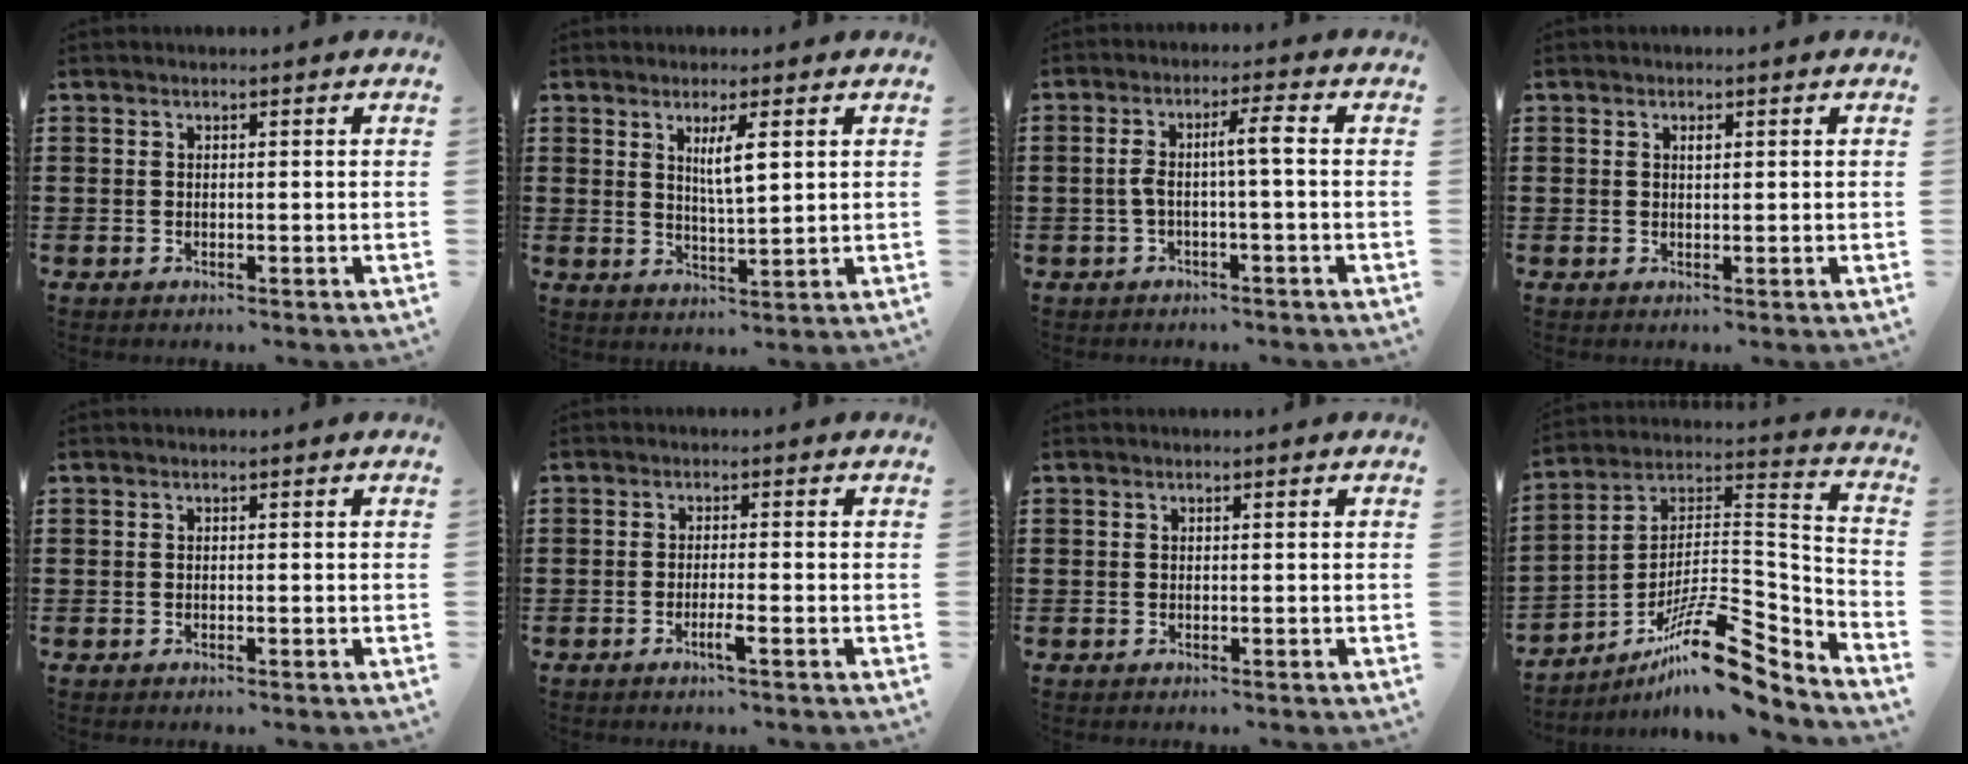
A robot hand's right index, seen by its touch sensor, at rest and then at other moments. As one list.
[{"total": 4.3, "force": [1.6, 0.9, 3.9], "torque": [-0.072, 0.002, 0.024]}, {"total": 4.4, "force": [-0.4, 0.3, 4.3], "torque": [-0.082, 0.005, -0.014]}, {"total": 0.9, "force": [0.3, 0.3, 0.8], "torque": [-0.016, 0.001, 0.006]}, {"total": 0.0}, {"total": 2.4, "force": [-1.3, 0.0, 2.0], "torque": [-0.032, -0.001, -0.025]}, {"total": 0.0}, {"total": 14.8, "force": [-10.3, 4.0, 9.8], "torque": [-0.150, 0.032, -0.188]}]